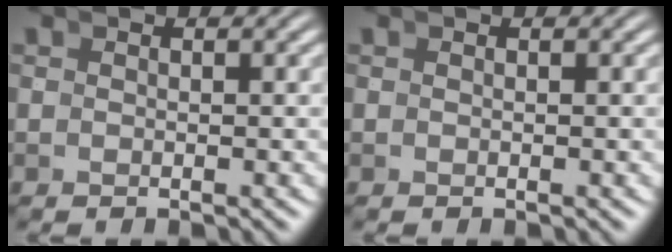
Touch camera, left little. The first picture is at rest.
{"total": 0.0}